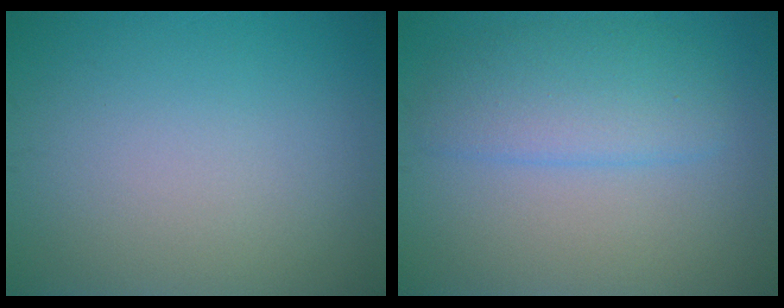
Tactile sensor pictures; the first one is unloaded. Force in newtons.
{"total": 4.0, "press": 4.0, "slide": 0.4}